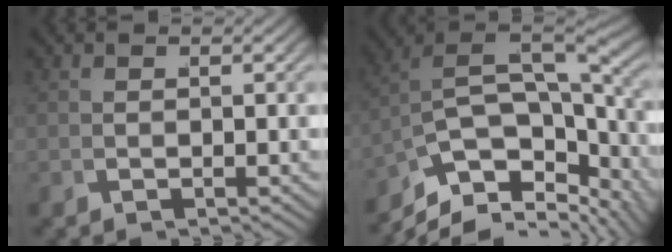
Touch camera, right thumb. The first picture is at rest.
{"total": 13.9, "force": [-2.4, 9.3, 10.0], "torque": [-0.187, -0.034, -0.029]}